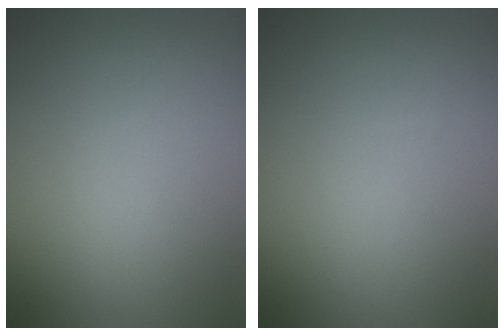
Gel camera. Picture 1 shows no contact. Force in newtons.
{"total": 0.0}